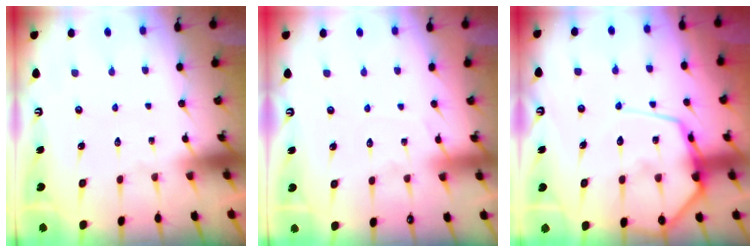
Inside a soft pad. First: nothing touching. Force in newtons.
{"total": 3.6, "press": 3.5, "slide": 0.5}
{"total": 13.9, "press": 13.8, "slide": 1.2}